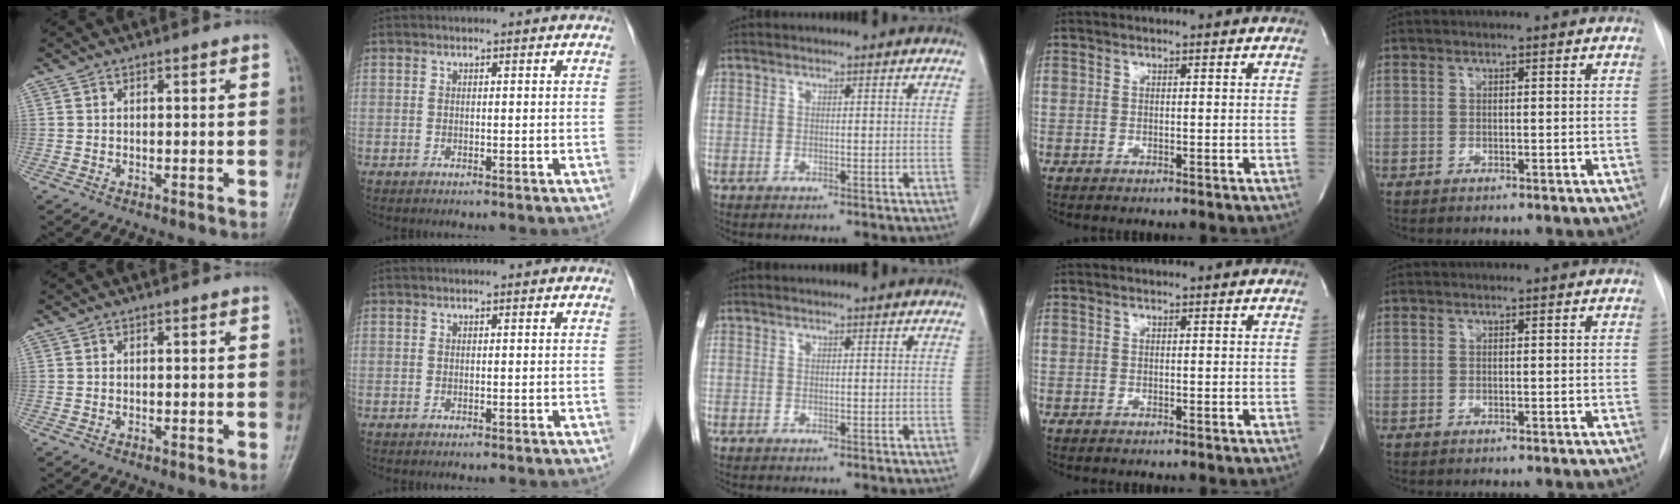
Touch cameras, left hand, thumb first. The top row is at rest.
{}